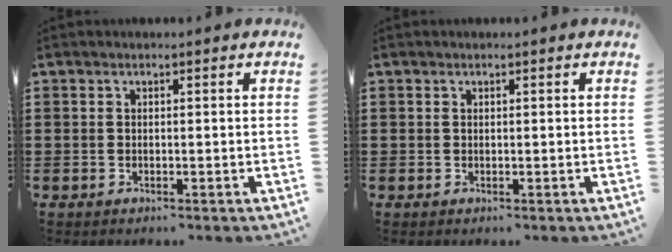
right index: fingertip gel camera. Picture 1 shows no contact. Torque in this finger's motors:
{"motor_torque": [0.16, 0.40, -0.24, -0.06]}